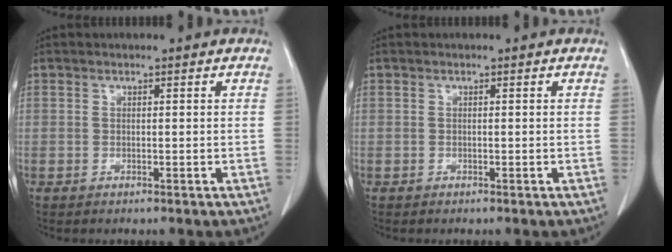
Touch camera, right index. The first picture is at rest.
{"total": 0.0}